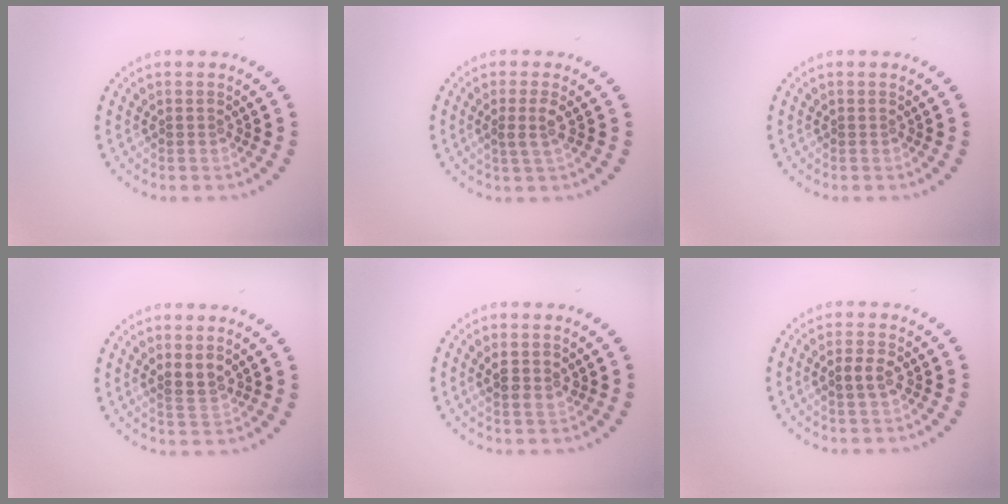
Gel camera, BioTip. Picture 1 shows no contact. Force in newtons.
{"total": 1.7, "press": 1.3, "slide": 1.1}
{"total": 0.0}
{"total": 2.0, "press": 1.8, "slide": 0.9}
{"total": 2.0, "press": 1.9, "slide": 0.5}
{"total": 2.1, "press": 2.1, "slide": 0.3}